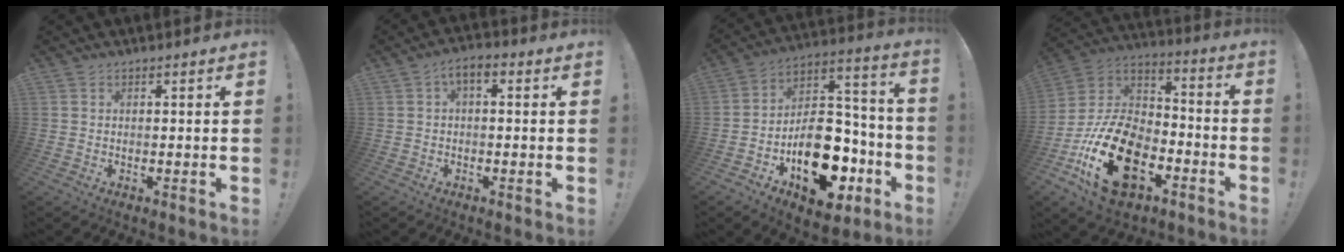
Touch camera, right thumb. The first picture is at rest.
{"total": 3.7, "force": [0.2, 1.7, 3.3], "torque": [-0.050, 0.000, 0.003]}
{"total": 21.3, "force": [-9.4, 13.0, 14.1], "torque": [-0.188, 0.068, -0.137]}
{"total": 25.1, "force": [-10.2, 15.5, 17.0], "torque": [-0.315, 0.065, -0.162]}